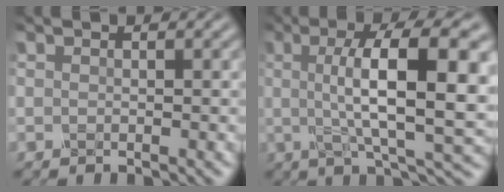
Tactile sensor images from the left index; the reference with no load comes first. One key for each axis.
{"total": 10.9, "fx": 1.1, "fy": 2.8, "fz": 10.5, "tx": -0.152, "ty": 0.012, "tz": 0.026}